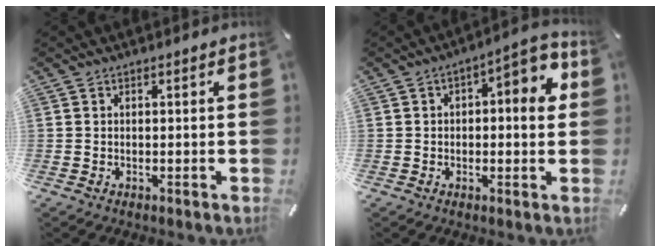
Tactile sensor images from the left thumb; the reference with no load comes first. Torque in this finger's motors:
{"motor_torque": [0.19, 0.17, 0.44, 0.19, 0.01]}